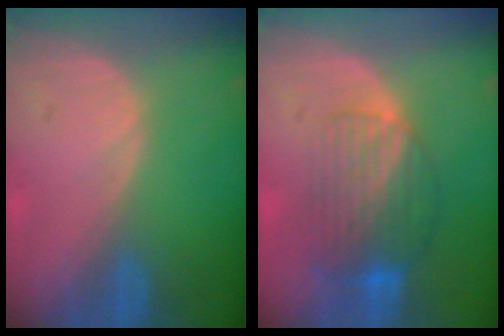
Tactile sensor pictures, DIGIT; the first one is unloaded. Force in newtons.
{"total": 8.4, "press": 7.2, "slide": 4.4}